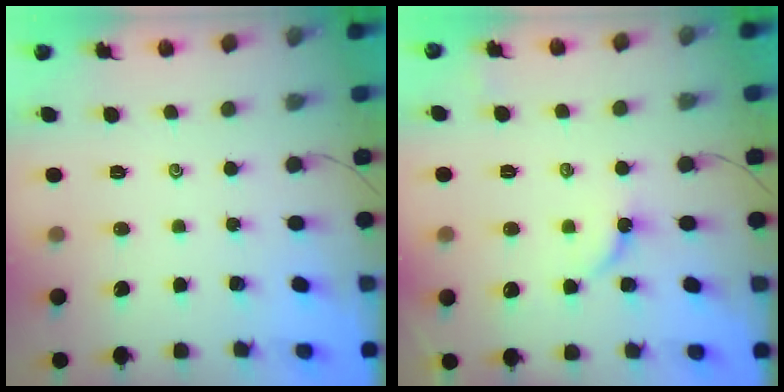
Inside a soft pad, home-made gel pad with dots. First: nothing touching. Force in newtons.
{"total": 4.7, "press": 4.6, "slide": 0.5}